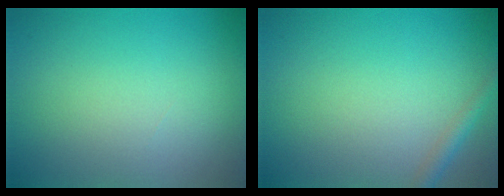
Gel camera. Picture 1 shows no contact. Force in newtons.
{"total": 1.4, "press": 1.4, "slide": 0.1}